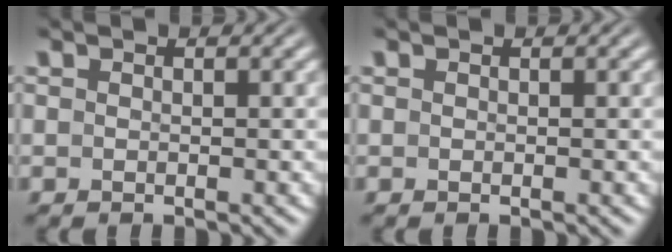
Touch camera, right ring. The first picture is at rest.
{"total": 0.0}